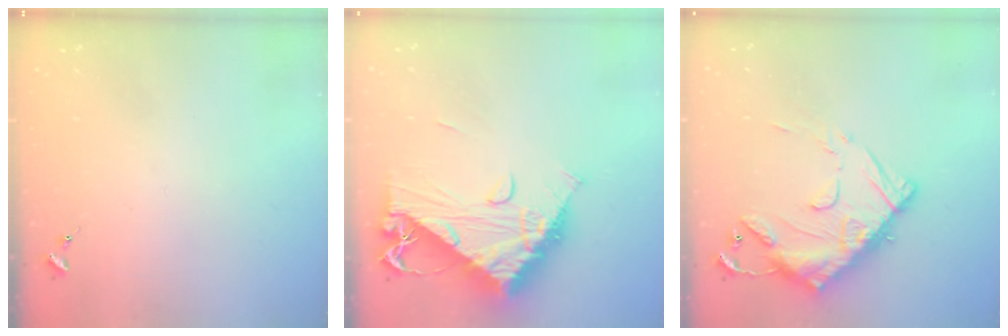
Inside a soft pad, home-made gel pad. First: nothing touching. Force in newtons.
{"total": 15.5, "press": 15.5, "slide": 1.5}
{"total": 16.8, "press": 16.7, "slide": 1.2}